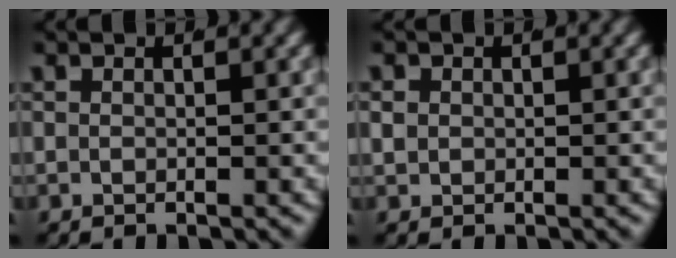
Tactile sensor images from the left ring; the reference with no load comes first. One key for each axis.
{"total": 1.6, "fx": 0.1, "fy": 1.5, "fz": 0.6, "tx": -0.023, "ty": -0.004, "tz": 0.008}